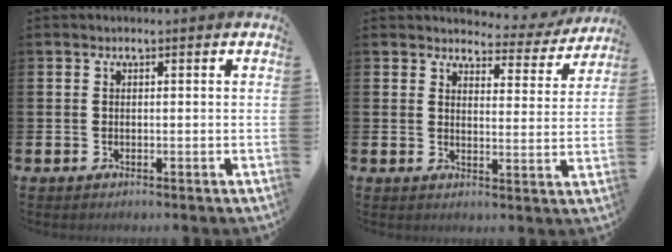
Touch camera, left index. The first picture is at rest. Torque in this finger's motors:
{"motor_torque": [0.95, -1.21, 0.40, 0.01]}